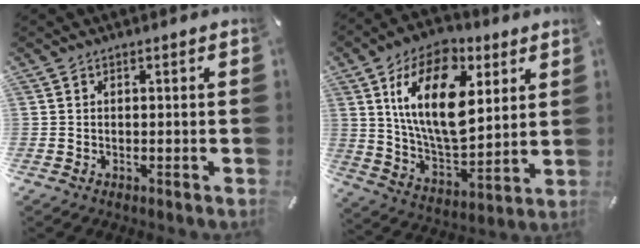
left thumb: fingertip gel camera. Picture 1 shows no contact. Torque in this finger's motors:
{"motor_torque": [2.52, 2.49, 2.49, -0.28, 0.52]}